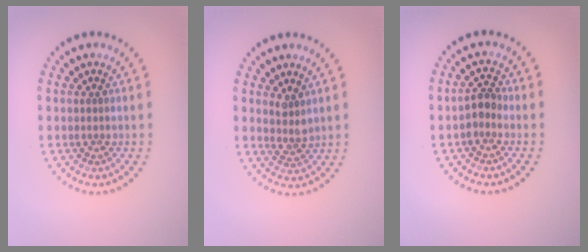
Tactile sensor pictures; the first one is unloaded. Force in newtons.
{"total": 1.8, "press": 1.3, "slide": 1.3}
{"total": 1.7, "press": 1.5, "slide": 0.8}